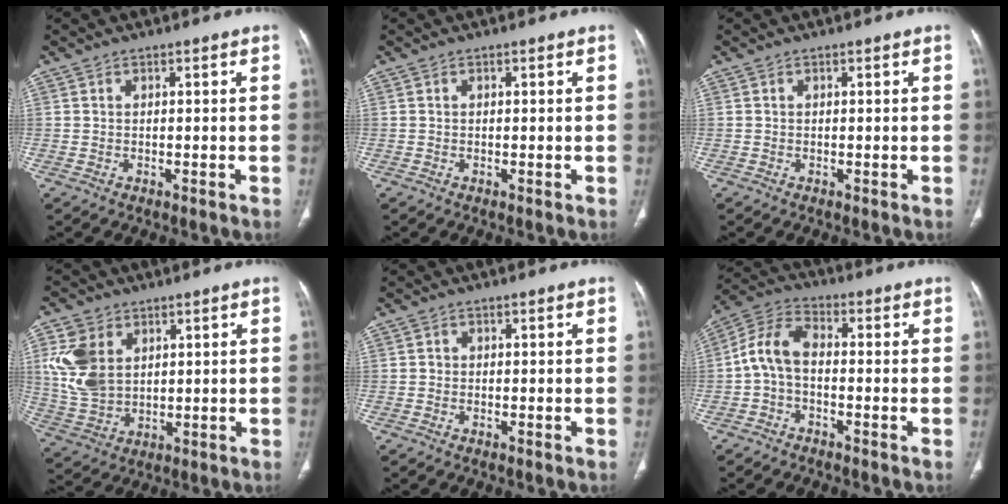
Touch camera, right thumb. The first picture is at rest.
{"total": 0.0}
{"total": 0.0}
{"total": 10.9, "force": [3.3, 7.9, 6.7], "torque": [-0.126, -0.012, 0.078]}
{"total": 0.5, "force": [-0.1, 0.5, 0.1], "torque": [0.000, 0.003, -0.002]}
{"total": 7.7, "force": [-1.1, 4.5, 6.1], "torque": [-0.121, 0.030, -0.034]}